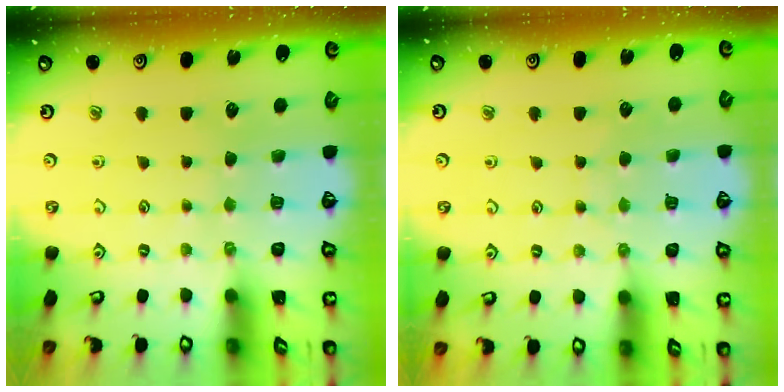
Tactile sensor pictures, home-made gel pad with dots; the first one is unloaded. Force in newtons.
{"total": 3.9, "press": 3.8, "slide": 0.4}